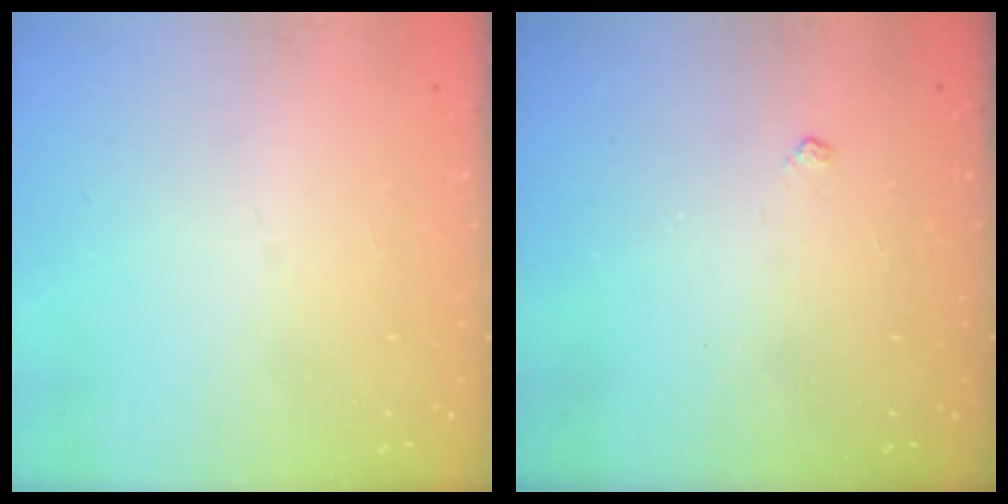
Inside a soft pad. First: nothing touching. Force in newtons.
{"total": 3.3, "press": 3.2, "slide": 0.5}